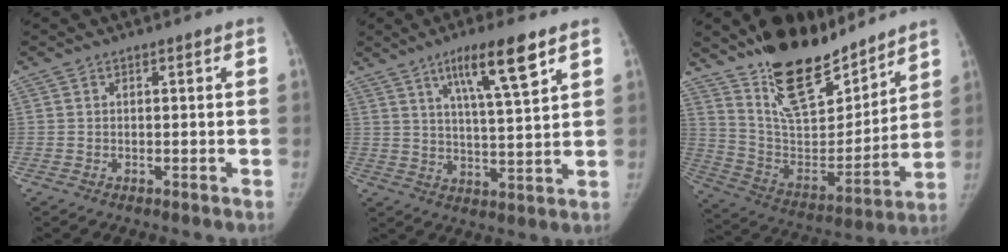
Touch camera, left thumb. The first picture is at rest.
{"total": 11.5, "force": [6.4, 1.5, 9.4], "torque": [-0.154, -0.029, 0.108]}
{"total": 23.5, "force": [17.7, 9.4, 12.2], "torque": [-0.158, -0.104, 0.303]}